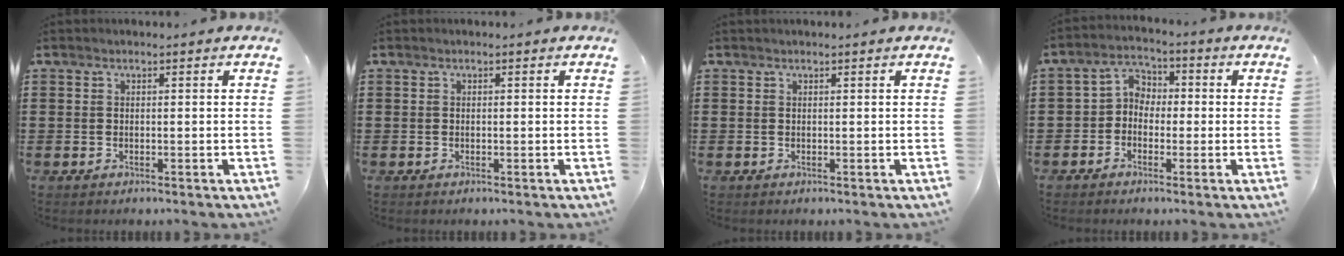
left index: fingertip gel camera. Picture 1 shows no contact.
{"total": 0.0}
{"total": 0.0}
{"total": 3.7, "force": [-1.8, 3.0, 1.1], "torque": [-0.040, 0.011, -0.046]}